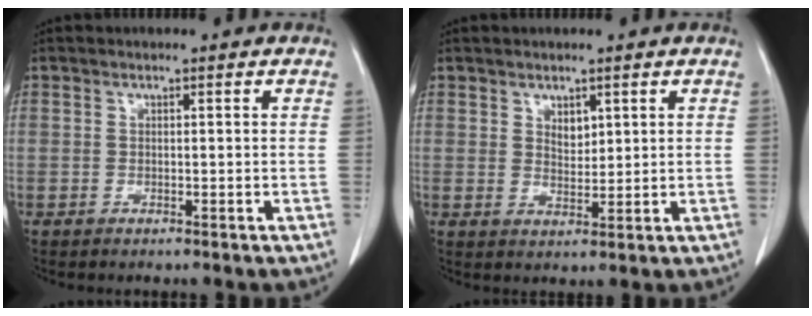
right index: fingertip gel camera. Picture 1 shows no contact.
{"total": 2.4, "force": [1.3, 1.3, 1.5], "torque": [-0.025, -0.003, 0.027]}